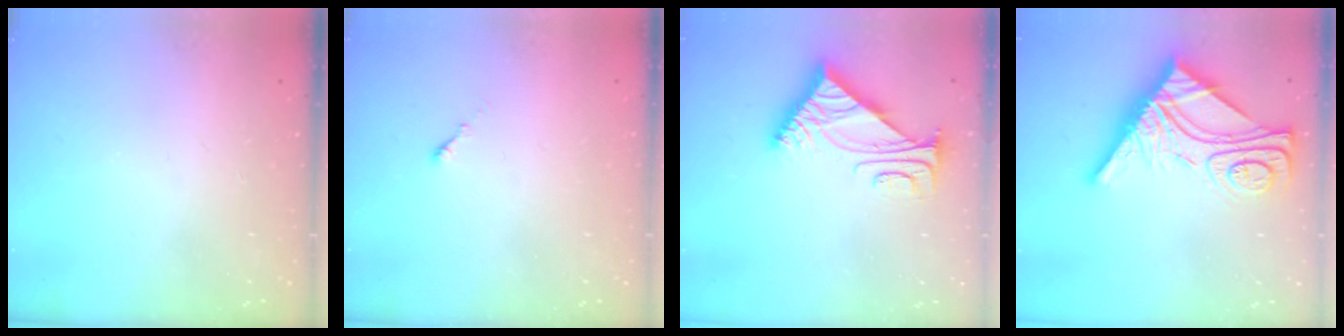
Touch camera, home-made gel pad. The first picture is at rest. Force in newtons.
{"total": 0.0}
{"total": 7.0, "press": 7.0, "slide": 0.2}
{"total": 14.7, "press": 14.7, "slide": 1.3}